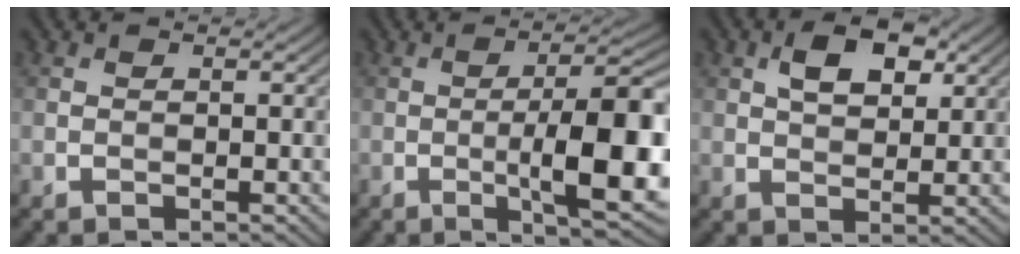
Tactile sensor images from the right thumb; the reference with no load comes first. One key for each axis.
{"total": 12.0, "fx": -2.1, "fy": 2.9, "fz": 11.4, "tx": -0.168, "ty": 0.006, "tz": -0.035}
{"total": 5.6, "fx": 2.2, "fy": 3.0, "fz": 4.1, "tx": -0.068, "ty": 0.002, "tz": 0.034}